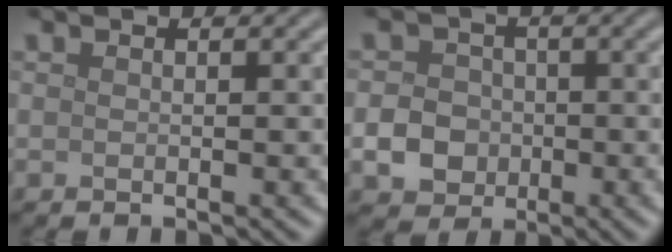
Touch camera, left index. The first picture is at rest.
{"total": 3.4, "force": [-0.8, 3.0, 1.3], "torque": [-0.019, 0.002, -0.019]}